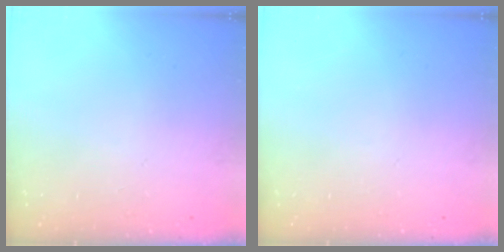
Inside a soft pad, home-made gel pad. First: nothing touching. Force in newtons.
{"total": 0.0}